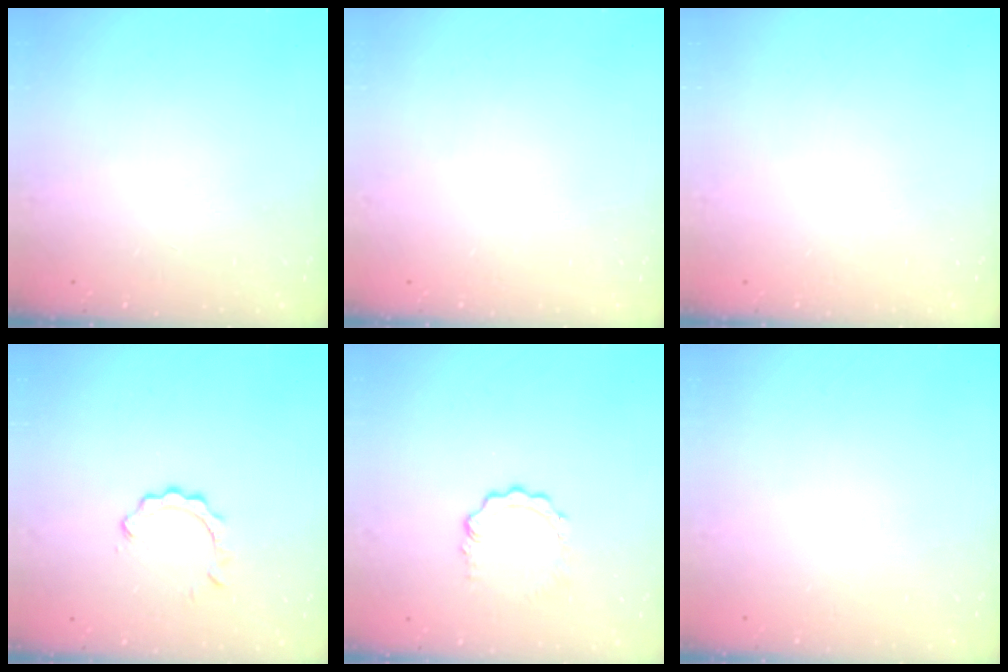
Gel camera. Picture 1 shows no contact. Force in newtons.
{"total": 0.0}
{"total": 0.0}
{"total": 2.7, "press": 2.6, "slide": 0.3}
{"total": 3.8, "press": 3.8, "slide": 0.5}
{"total": 0.0}